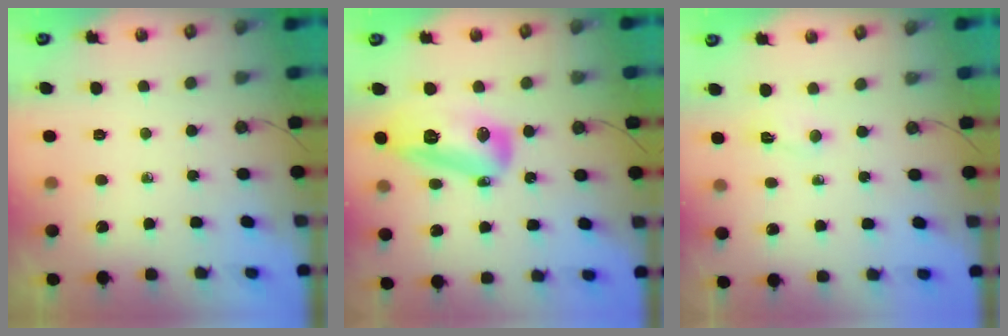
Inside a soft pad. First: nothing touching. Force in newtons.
{"total": 15.7, "press": 15.4, "slide": 3.1}
{"total": 2.0, "press": 1.9, "slide": 0.6}